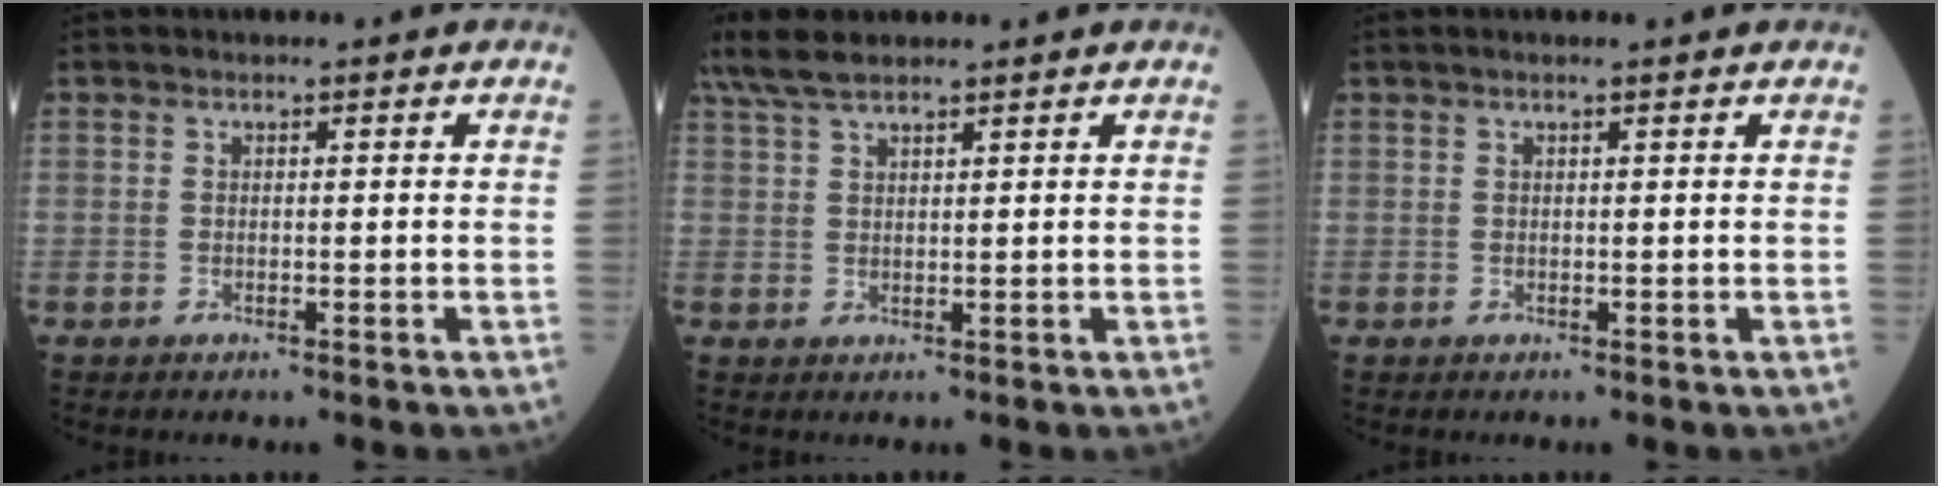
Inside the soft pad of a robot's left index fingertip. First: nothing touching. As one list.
[{"total": 6.1, "force": [5.0, 1.3, 3.3], "torque": [-0.076, 0.026, 0.100]}, {"total": 1.3, "force": [1.0, -0.1, 0.8], "torque": [-0.014, 0.007, 0.017]}]